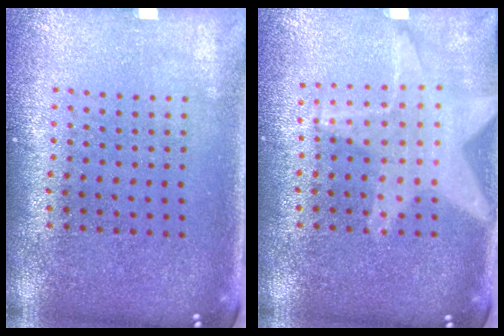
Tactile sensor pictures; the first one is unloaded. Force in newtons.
{"total": 1.2, "press": 1.2, "slide": 0.2}